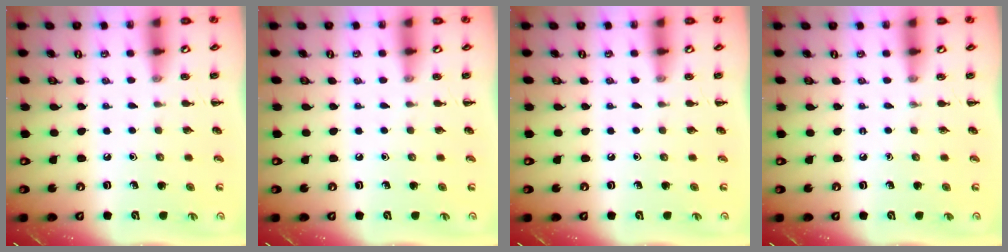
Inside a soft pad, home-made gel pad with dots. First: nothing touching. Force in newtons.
{"total": 0.0}
{"total": 0.0}
{"total": 0.0}